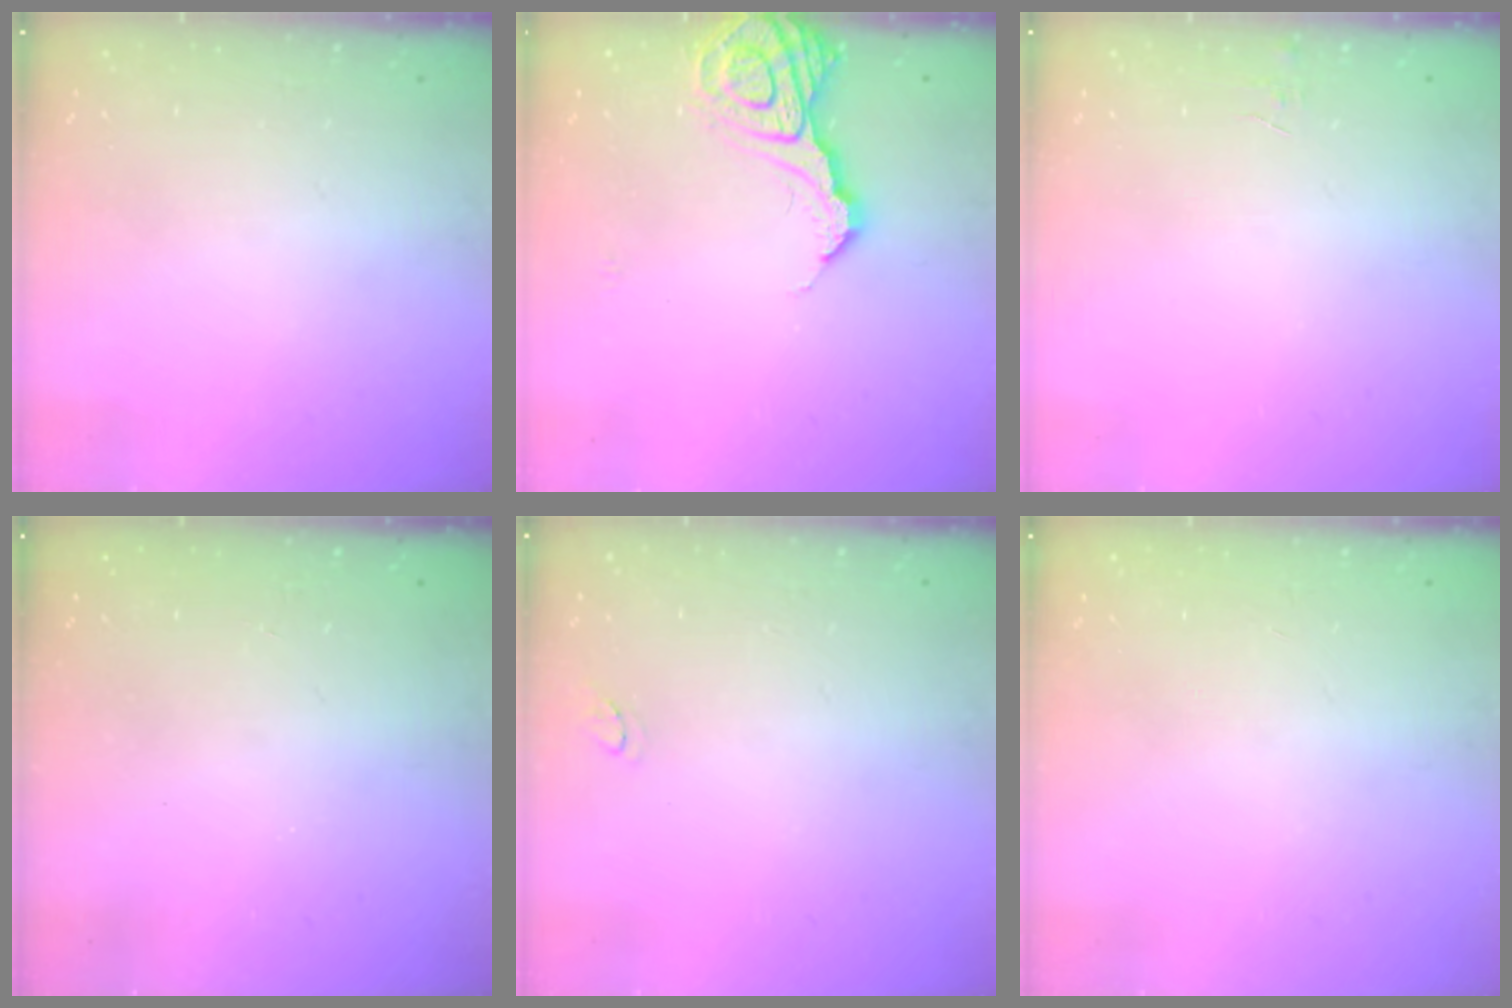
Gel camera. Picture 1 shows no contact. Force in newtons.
{"total": 12.1, "press": 12.0, "slide": 1.4}
{"total": 4.5, "press": 4.5, "slide": 0.4}
{"total": 0.0}
{"total": 2.9, "press": 2.9, "slide": 0.3}
{"total": 0.0}